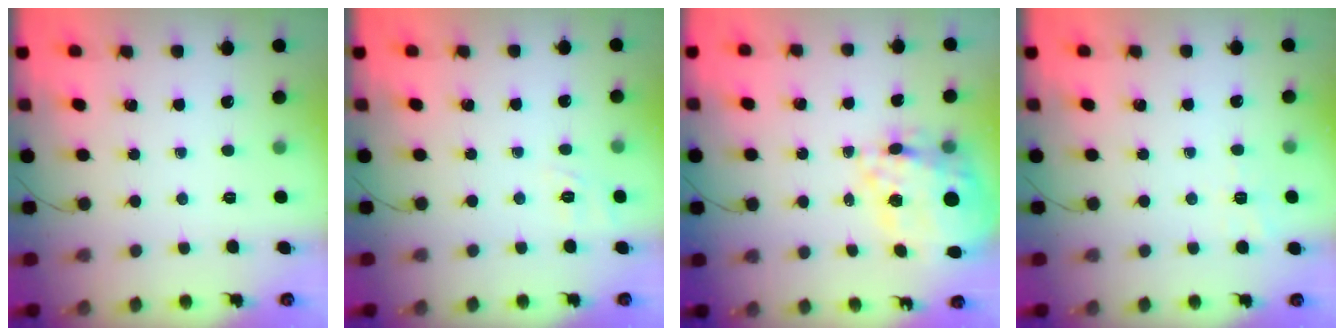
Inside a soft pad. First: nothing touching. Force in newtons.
{"total": 2.3, "press": 1.3, "slide": 1.9}
{"total": 19.9, "press": 19.4, "slide": 4.2}
{"total": 1.8, "press": 0.2, "slide": 1.8}